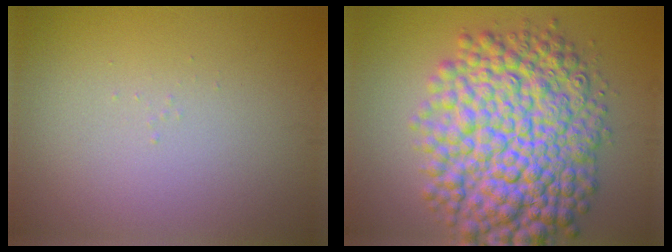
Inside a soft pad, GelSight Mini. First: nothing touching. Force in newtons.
{"total": 12.5, "press": 12.5, "slide": 0.2}